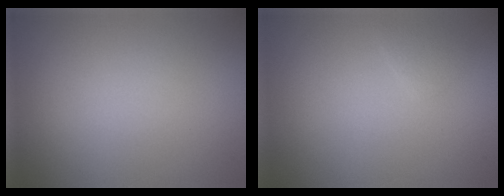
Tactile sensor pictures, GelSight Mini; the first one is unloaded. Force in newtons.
{"total": 0.8, "press": 0.8, "slide": 0.1}